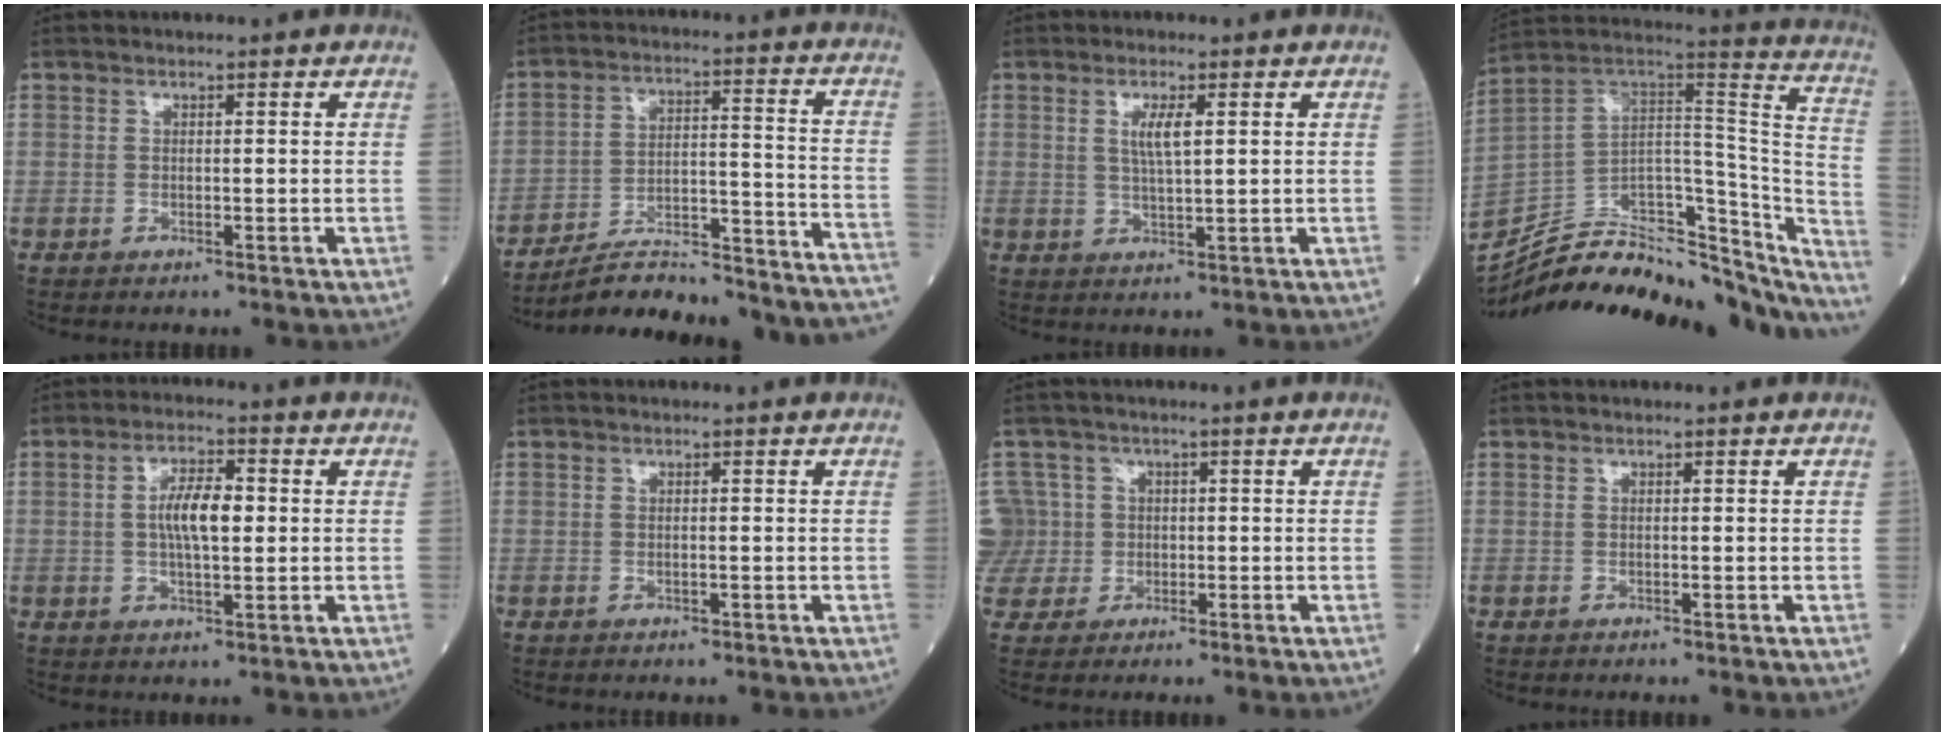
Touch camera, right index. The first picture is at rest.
{"total": 26.7, "force": [-25.0, 2.6, 9.1], "torque": [-0.072, 0.011, -0.346]}
{"total": 3.6, "force": [1.1, 0.5, 3.3], "torque": [-0.067, -0.001, 0.021]}
{"total": 35.9, "force": [-29.4, 11.8, 16.8], "torque": [-0.229, 0.000, -0.412]}
{"total": 6.6, "force": [0.5, 2.0, 6.2], "torque": [-0.119, 0.009, 0.007]}
{"total": 0.6, "force": [-0.2, 0.1, 0.6], "torque": [-0.013, -0.002, -0.001]}
{"total": 8.1, "force": [0.0, 8.1, 0.3], "torque": [-0.026, 0.042, 0.011]}
{"total": 0.0}